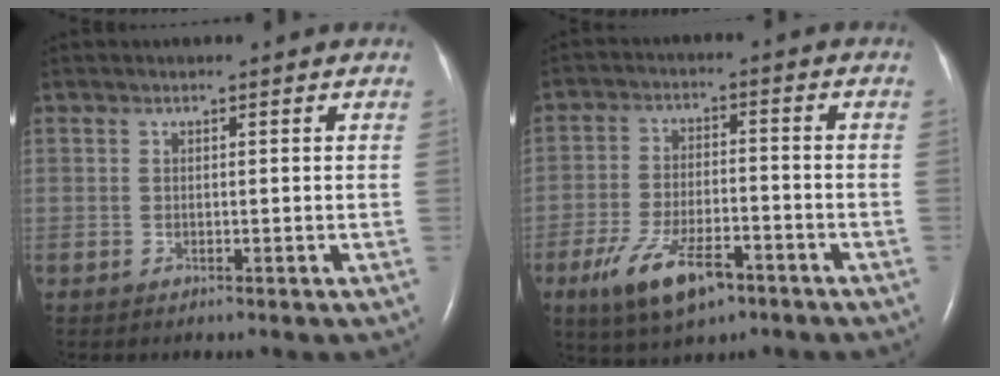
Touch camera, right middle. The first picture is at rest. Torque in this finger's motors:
{"motor_torque": [1.11, -1.03, 0.33, 0.09]}